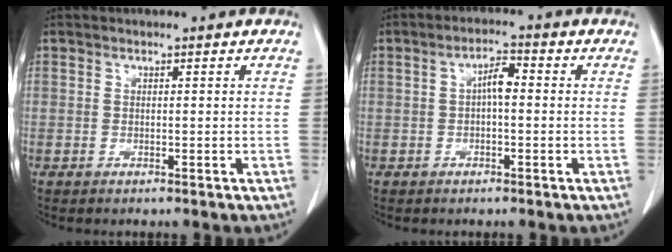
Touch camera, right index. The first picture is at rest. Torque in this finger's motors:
{"motor_torque": [0.53, 0.07, 0.22, 0.07]}